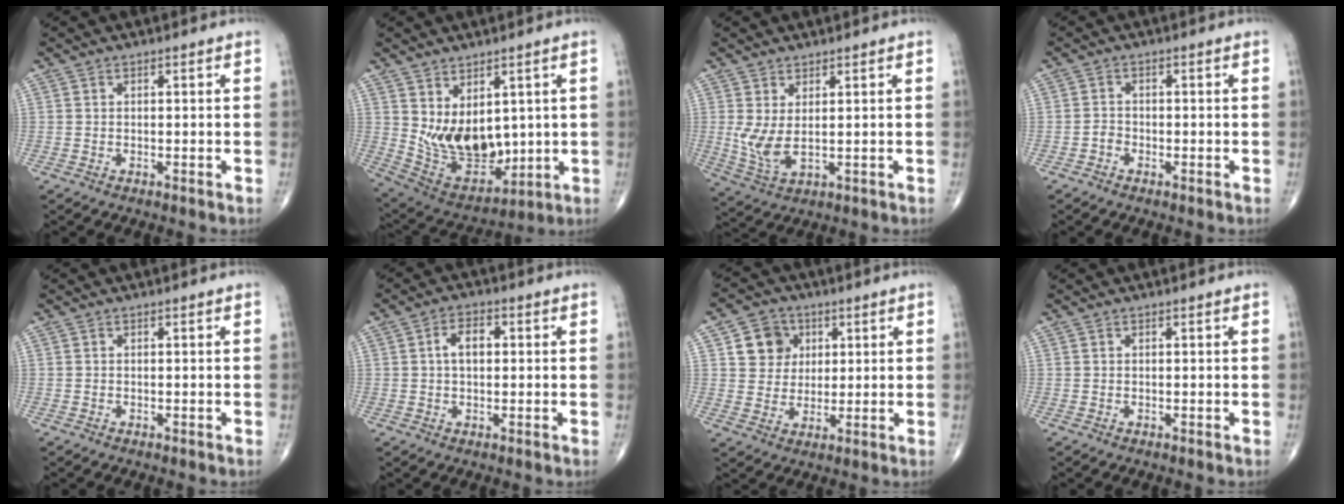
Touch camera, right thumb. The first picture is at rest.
{"total": 13.4, "force": [1.9, 8.4, 10.2], "torque": [-0.137, -0.027, 0.066]}
{"total": 5.8, "force": [0.9, 2.4, 5.2], "torque": [-0.118, -0.014, 0.029]}
{"total": 1.5, "force": [-0.9, 1.1, 0.5], "torque": [-0.003, 0.008, -0.020]}
{"total": 0.0}
{"total": 4.8, "force": [0.6, 2.8, 3.9], "torque": [-0.065, 0.011, 0.006]}
{"total": 7.8, "force": [2.6, 6.9, 2.5], "torque": [-0.007, -0.005, 0.043]}
{"total": 0.0}